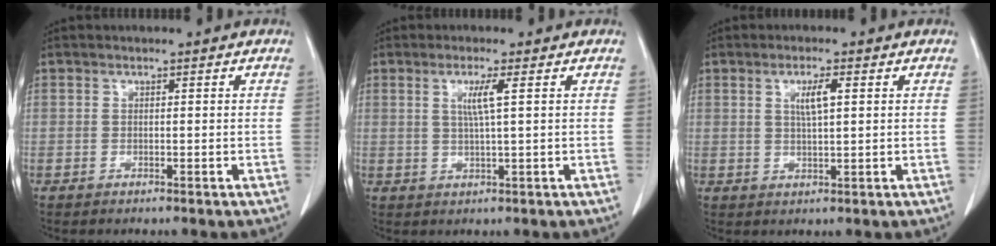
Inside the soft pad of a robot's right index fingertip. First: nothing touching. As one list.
[{"total": 3.4, "force": [1.0, -0.5, 3.2], "torque": [-0.065, -0.003, 0.019]}, {"total": 3.5, "force": [1.1, 0.4, 3.3], "torque": [-0.061, 0.000, 0.021]}]